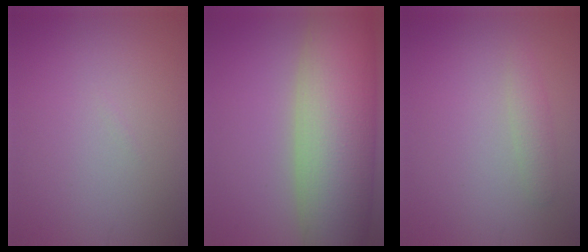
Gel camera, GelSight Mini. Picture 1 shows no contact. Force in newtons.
{"total": 13.2, "press": 13.2, "slide": 0.7}
{"total": 1.4, "press": 1.4, "slide": 0.0}